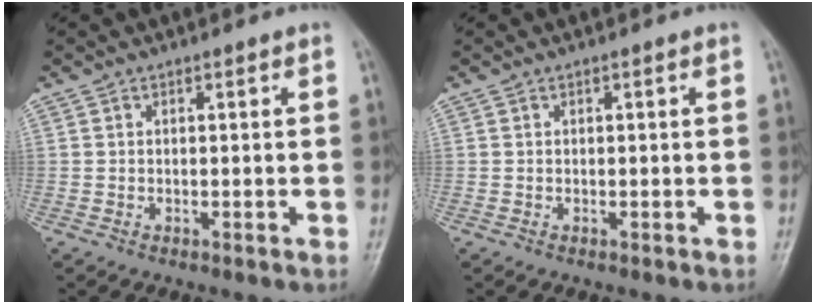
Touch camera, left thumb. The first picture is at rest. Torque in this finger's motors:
{"motor_torque": [0.04, -0.06, 0.03, 0.08, -0.01]}